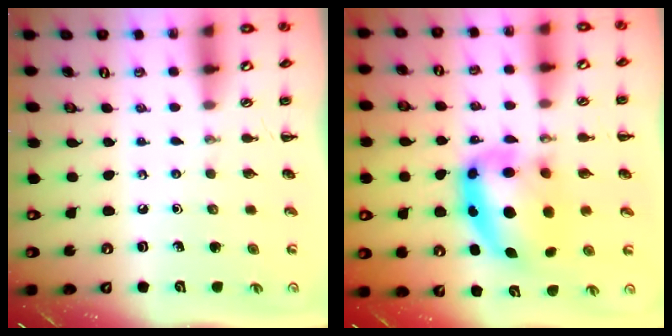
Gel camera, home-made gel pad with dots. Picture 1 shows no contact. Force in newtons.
{"total": 11.7, "press": 11.3, "slide": 2.8}